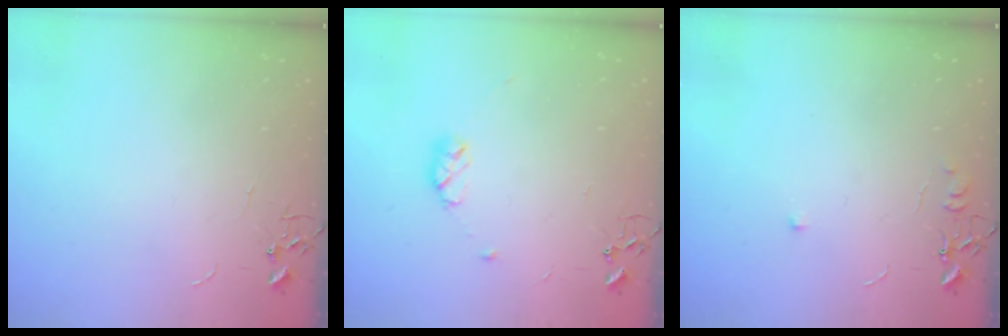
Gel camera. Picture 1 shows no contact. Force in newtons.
{"total": 6.6, "press": 6.5, "slide": 0.7}
{"total": 4.5, "press": 4.5, "slide": 0.6}